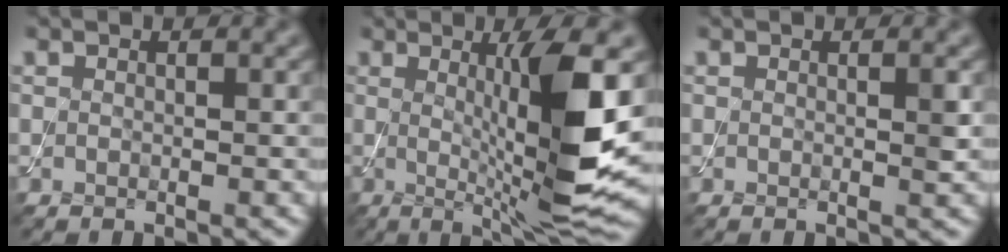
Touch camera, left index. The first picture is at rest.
{"total": 9.4, "force": [0.8, 1.4, 9.2], "torque": [-0.134, -0.018, 0.023]}
{"total": 0.8, "force": [0.1, 0.0, 0.8], "torque": [-0.010, -0.001, -0.001]}